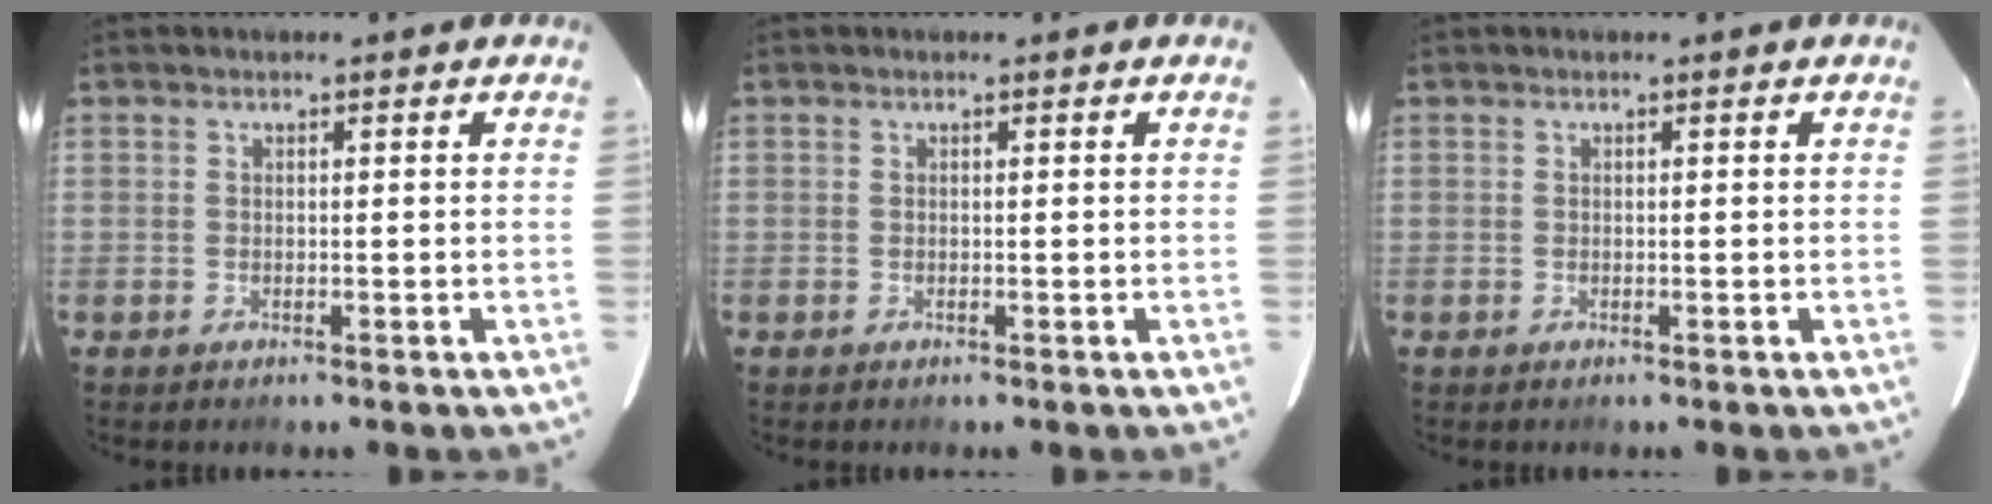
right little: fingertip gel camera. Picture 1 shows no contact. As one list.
[{"total": 0.0}, {"total": 0.0}]